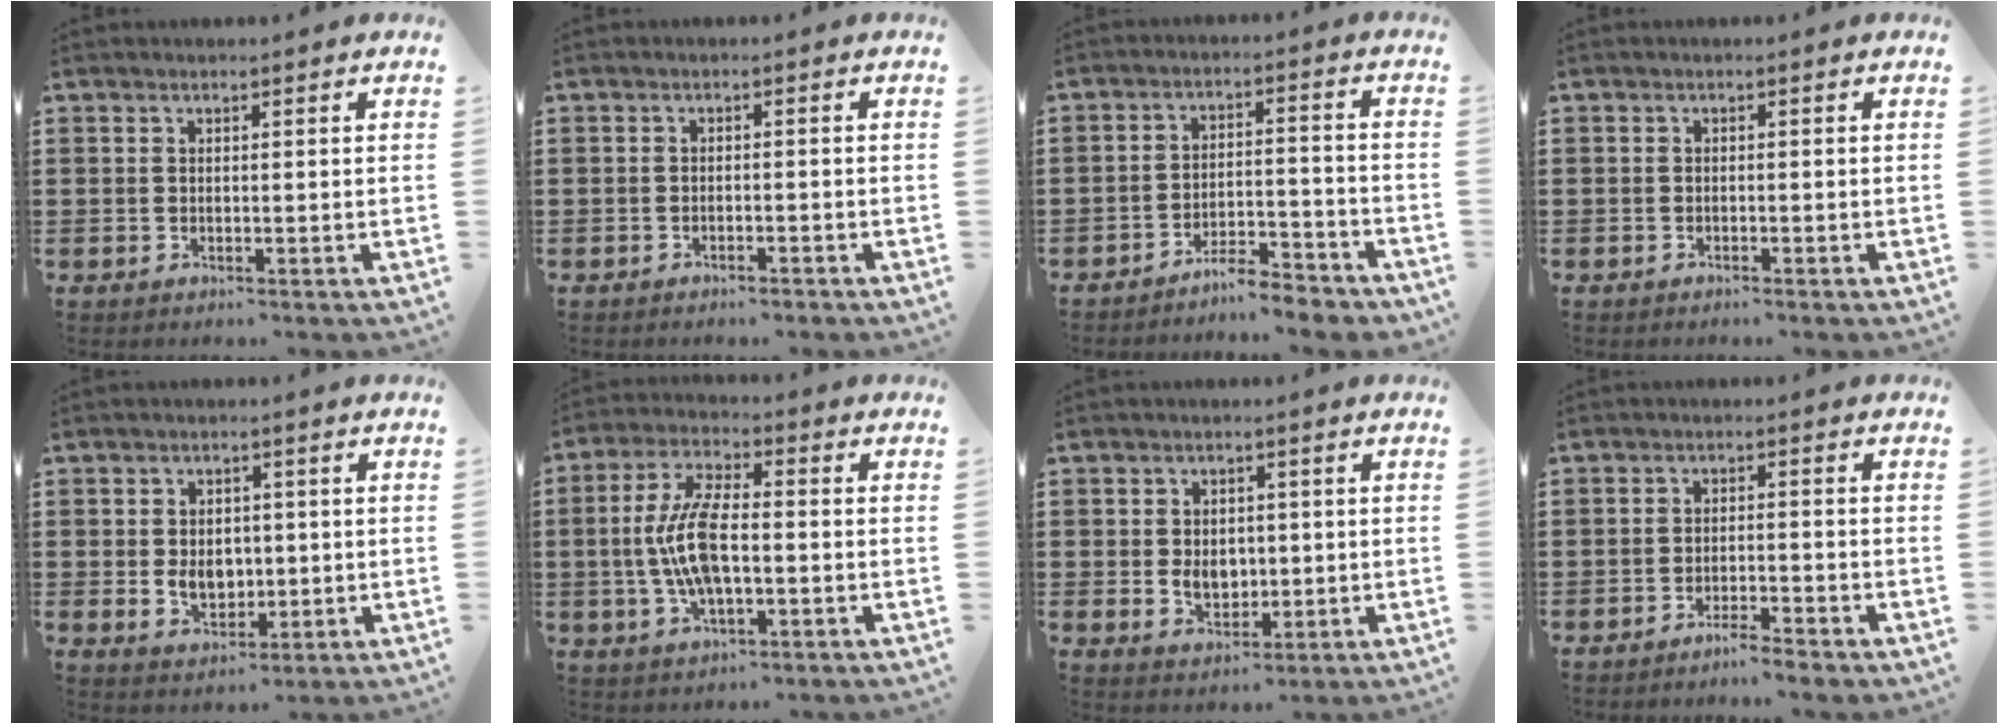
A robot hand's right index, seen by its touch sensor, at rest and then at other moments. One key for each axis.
{"total": 1.1, "fx": -1.1, "fy": 0.2, "fz": 0.3, "tx": -0.010, "ty": 0.000, "tz": -0.022}
{"total": 5.2, "fx": -5.0, "fy": 0.4, "fz": 1.5, "tx": -0.028, "ty": 0.006, "tz": -0.098}
{"total": 0.6, "fx": -0.5, "fy": 0.1, "fz": 0.2, "tx": -0.005, "ty": -0.002, "tz": -0.011}
{"total": 4.9, "fx": -0.1, "fy": 3.8, "fz": 3.1, "tx": -0.051, "ty": 0.005, "tz": -0.007}
{"total": 10.1, "fx": -0.9, "fy": 4.1, "fz": 9.1, "tx": -0.201, "ty": -0.003, "tz": -0.021}
{"total": 4.5, "fx": -0.1, "fy": 3.5, "fz": 2.8, "tx": -0.046, "ty": 0.004, "tz": -0.008}
{"total": 2.7, "fx": -2.6, "fy": 0.0, "fz": 0.9, "tx": -0.018, "ty": 0.002, "tz": -0.051}